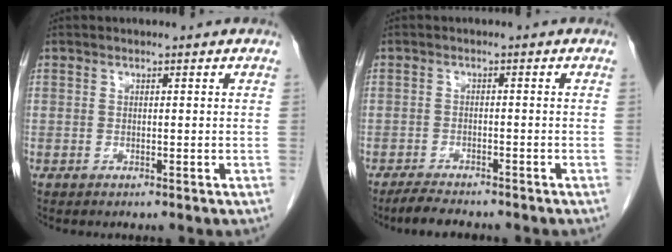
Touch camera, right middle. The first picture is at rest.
{"total": 4.3, "force": [-3.8, 0.8, 1.8], "torque": [-0.038, -0.012, -0.064]}